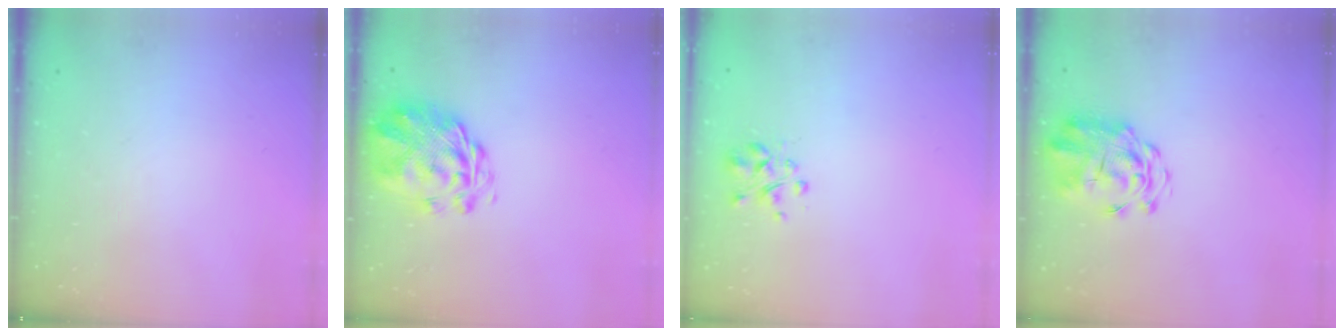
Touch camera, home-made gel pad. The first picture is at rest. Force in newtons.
{"total": 3.3, "press": 2.9, "slide": 1.7}
{"total": 2.3, "press": 2.2, "slide": 0.4}
{"total": 3.9, "press": 3.7, "slide": 1.5}